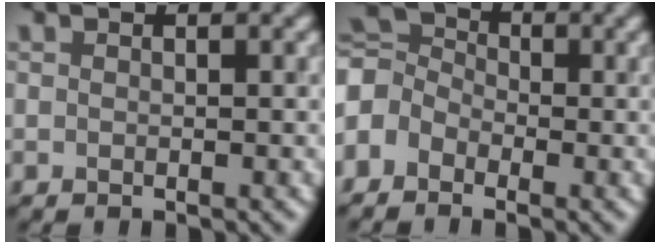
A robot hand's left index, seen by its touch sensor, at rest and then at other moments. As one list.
[{"total": 3.7, "force": [-1.6, 3.0, 1.5], "torque": [-0.037, 0.011, -0.054]}]